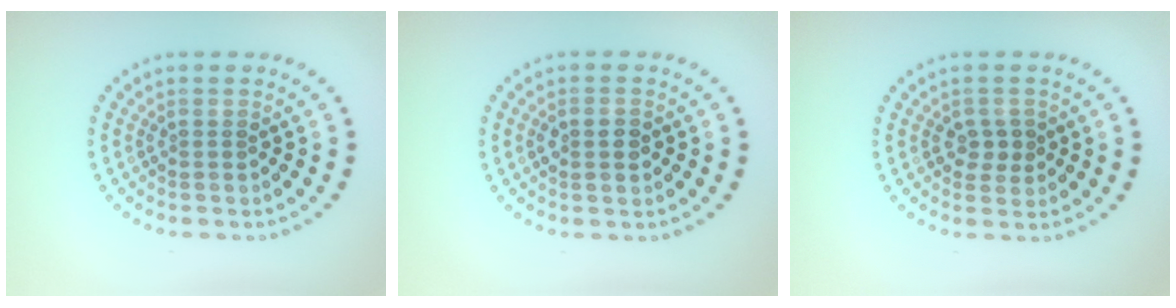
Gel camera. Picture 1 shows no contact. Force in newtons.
{"total": 1.8, "press": 1.8, "slide": 0.1}
{"total": 1.9, "press": 1.8, "slide": 0.6}